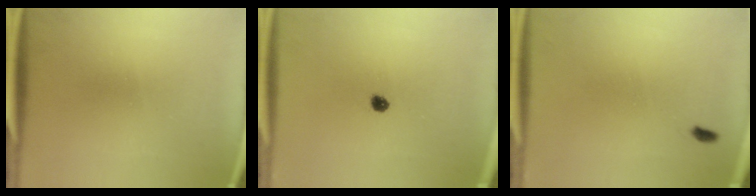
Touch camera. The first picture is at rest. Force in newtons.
{"total": 1.9}
{"total": 1.1}